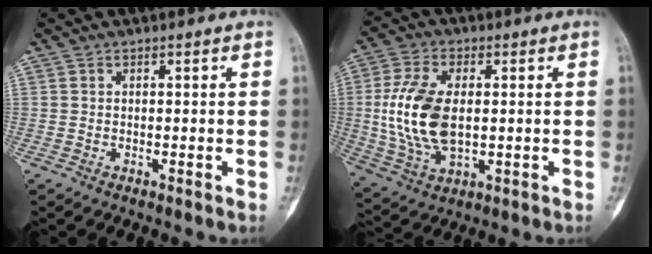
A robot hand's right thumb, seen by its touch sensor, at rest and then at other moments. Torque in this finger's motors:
{"motor_torque": [1.78, 1.85, 0.88, -0.79, 0.41]}